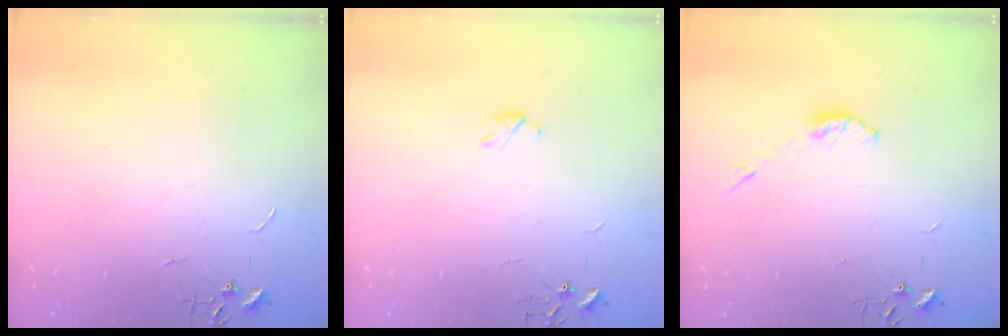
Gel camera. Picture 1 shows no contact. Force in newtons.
{"total": 4.5, "press": 4.5, "slide": 0.6}
{"total": 3.6, "press": 3.5, "slide": 0.5}